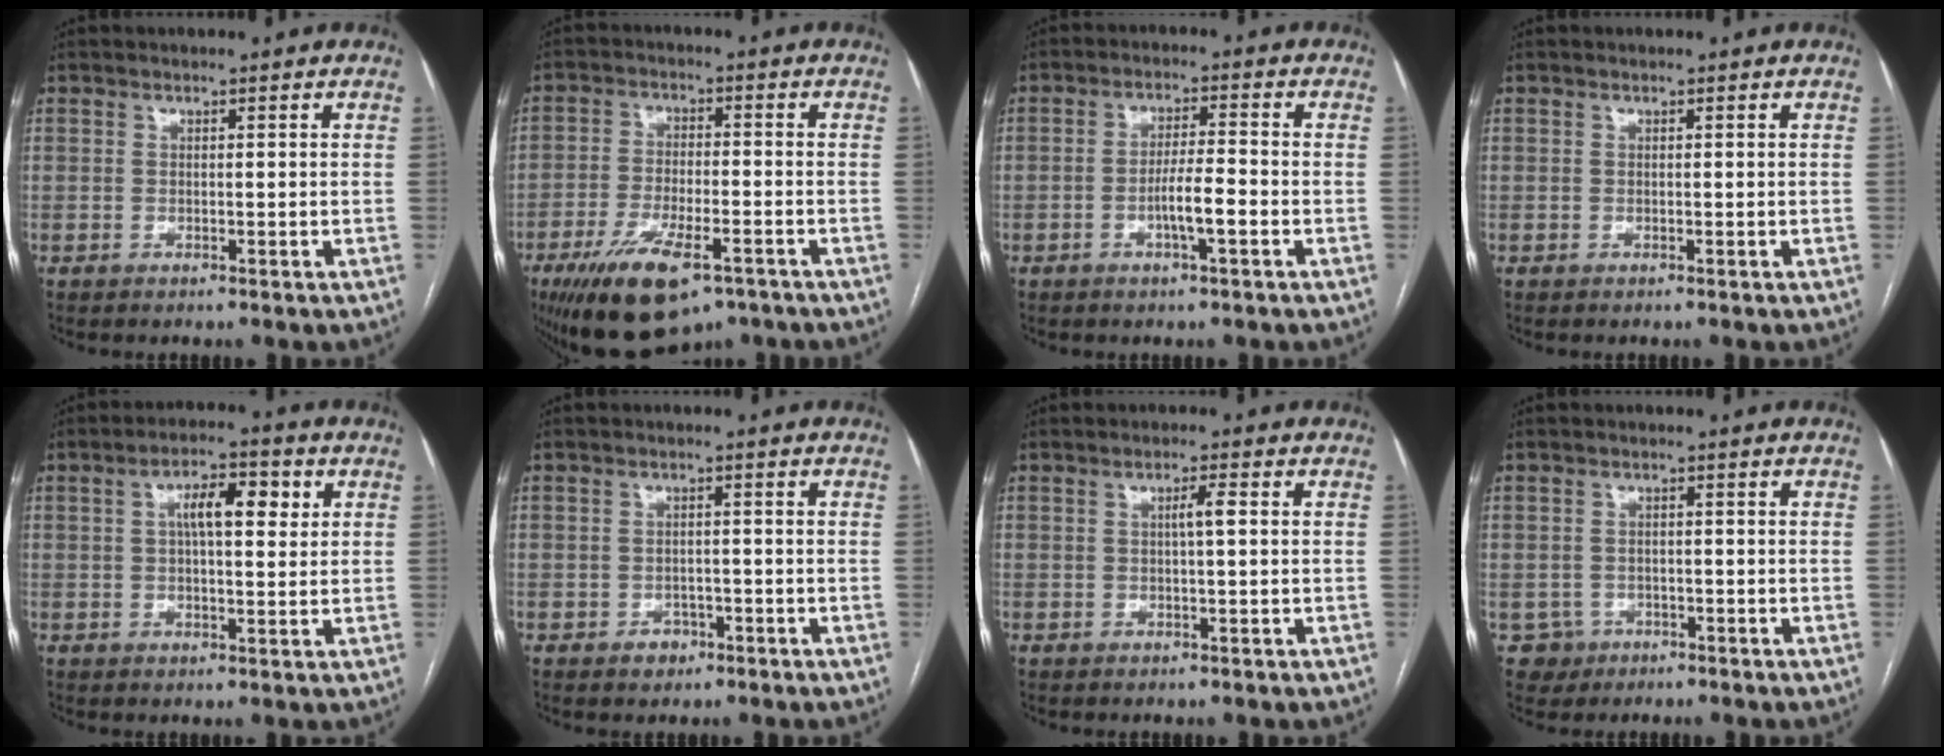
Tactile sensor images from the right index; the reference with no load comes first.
{"total": 13.5, "force": [-8.2, 4.7, 9.6], "torque": [-0.178, -0.014, -0.129]}
{"total": 4.8, "force": [-1.8, 0.5, 4.4], "torque": [-0.079, 0.003, -0.032]}
{"total": 0.0}
{"total": 7.3, "force": [2.1, 2.4, 6.6], "torque": [-0.112, 0.019, 0.031]}
{"total": 2.6, "force": [-1.3, 2.1, 0.8], "torque": [-0.004, 0.007, -0.015]}
{"total": 2.2, "force": [0.3, 0.0, 2.2], "torque": [-0.037, 0.003, 0.004]}
{"total": 3.2, "force": [-1.3, 2.9, -0.4], "torque": [0.013, 0.013, -0.018]}